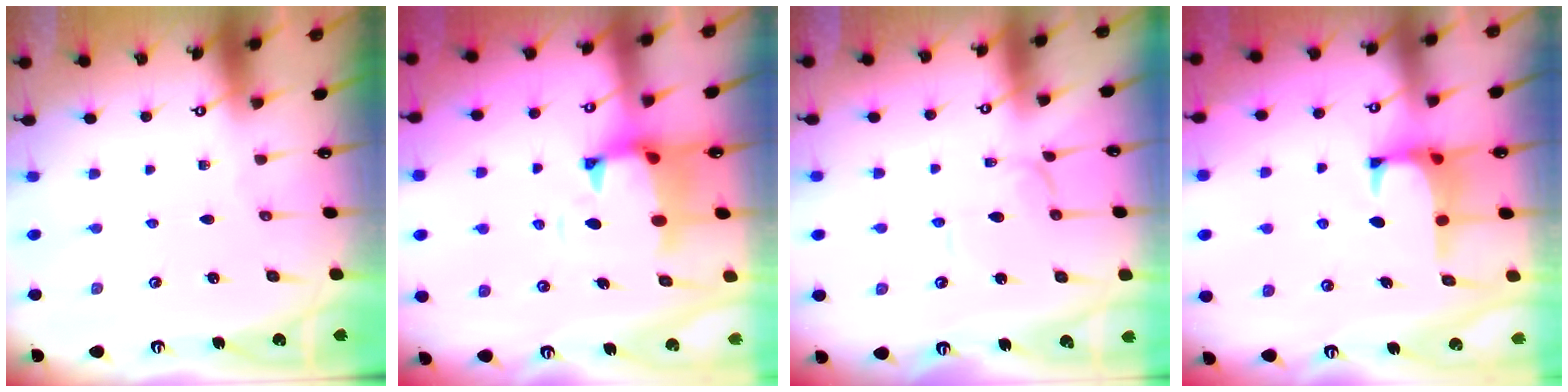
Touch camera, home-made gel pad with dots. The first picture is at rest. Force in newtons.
{"total": 2.8, "press": 2.4, "slide": 1.4}
{"total": 1.1, "press": 1.1, "slide": 0.0}
{"total": 1.4, "press": 1.2, "slide": 0.8}